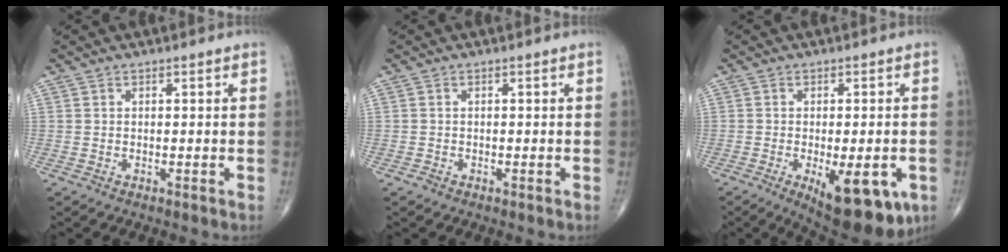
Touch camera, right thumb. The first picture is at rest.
{"total": 0.6, "force": [-0.4, 0.4, 0.2], "torque": [-0.003, 0.000, -0.011]}
{"total": 14.3, "force": [-5.4, 5.7, 12.0], "torque": [-0.133, -0.007, -0.059]}